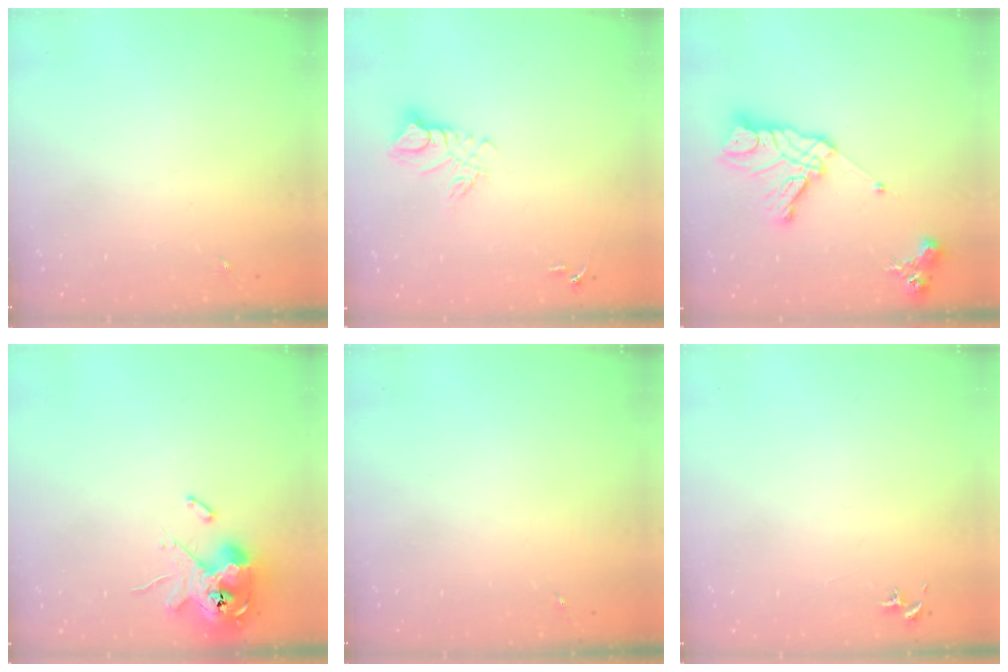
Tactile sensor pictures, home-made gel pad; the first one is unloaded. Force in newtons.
{"total": 9.3, "press": 9.3, "slide": 0.9}
{"total": 16.3, "press": 16.2, "slide": 1.4}
{"total": 14.6, "press": 14.4, "slide": 2.8}
{"total": 0.0}
{"total": 0.8, "press": 0.7, "slide": 0.3}